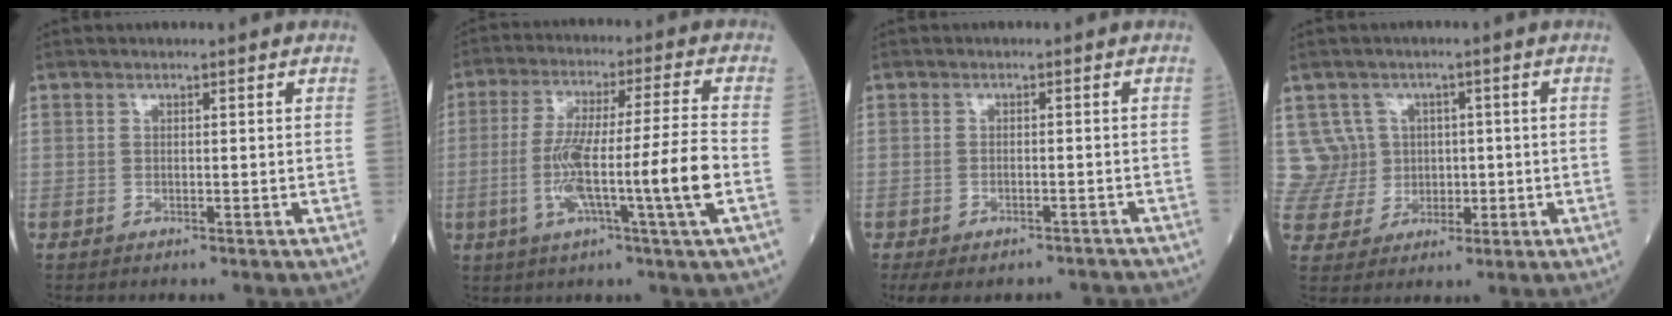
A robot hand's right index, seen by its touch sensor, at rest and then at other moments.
{"total": 13.4, "force": [-3.1, -1.1, 13.0], "torque": [-0.241, 0.000, -0.058]}
{"total": 7.9, "force": [-6.6, 3.6, 2.4], "torque": [-0.030, 0.005, -0.083]}
{"total": 8.3, "force": [1.9, 8.1, 0.1], "torque": [-0.003, 0.043, 0.050]}